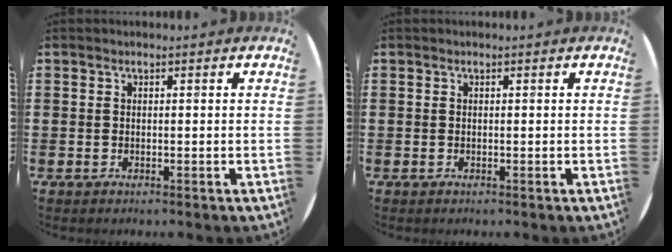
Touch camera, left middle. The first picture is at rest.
{"total": 0.0}